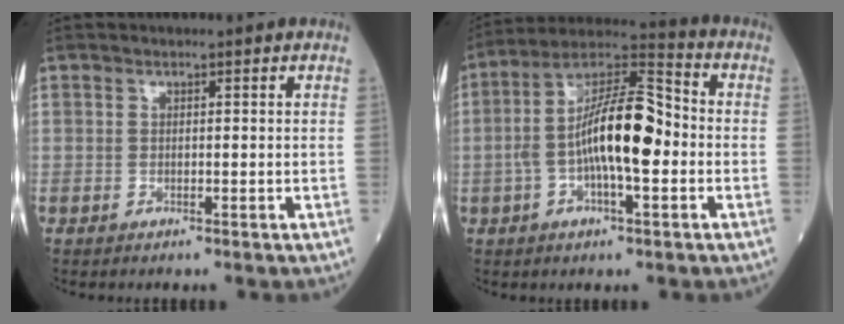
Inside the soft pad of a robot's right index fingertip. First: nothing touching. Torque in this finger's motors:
{"motor_torque": [2.14, 0.00, 1.03, 0.21]}